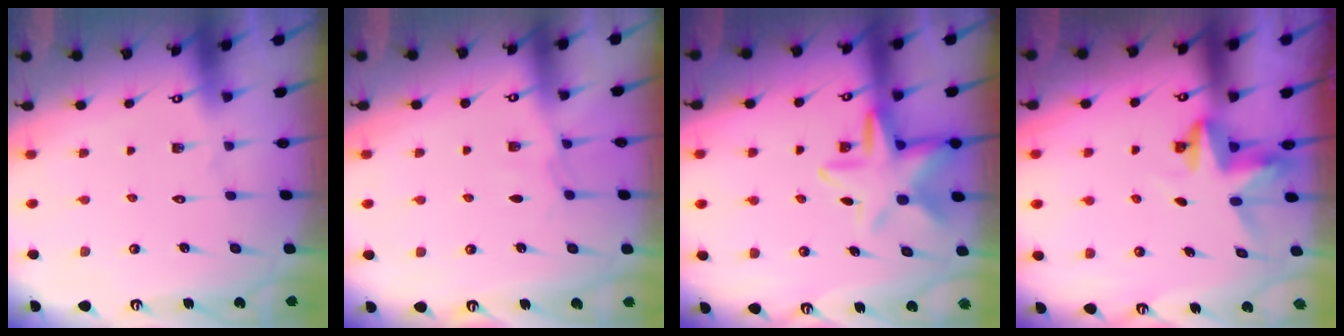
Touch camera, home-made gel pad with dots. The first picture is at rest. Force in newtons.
{"total": 5.2, "press": 5.2, "slide": 0.3}
{"total": 11.8, "press": 11.7, "slide": 1.8}
{"total": 3.8, "press": 3.8, "slide": 0.4}